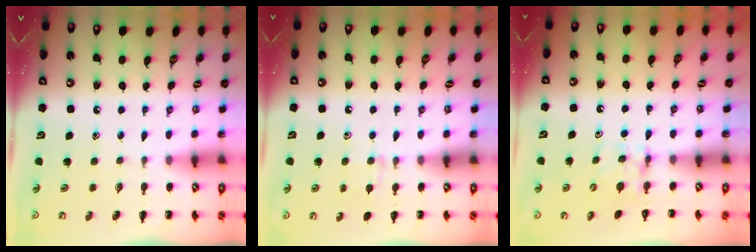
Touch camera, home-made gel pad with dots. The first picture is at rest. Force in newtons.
{"total": 6.7, "press": 6.4, "slide": 1.8}
{"total": 5.9, "press": 5.7, "slide": 1.6}